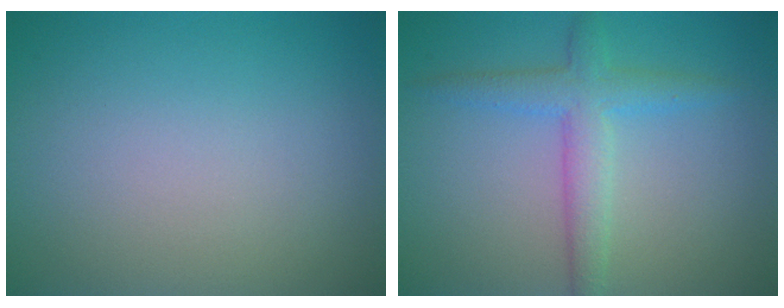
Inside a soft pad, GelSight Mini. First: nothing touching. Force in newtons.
{"total": 3.5, "press": 3.5, "slide": 0.1}